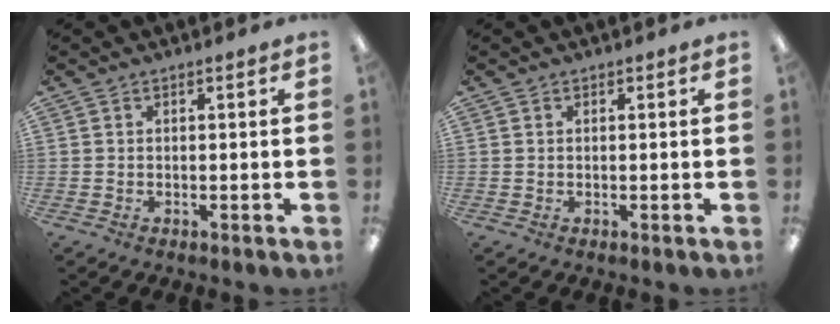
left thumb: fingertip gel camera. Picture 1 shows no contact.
{"total": 0.0}